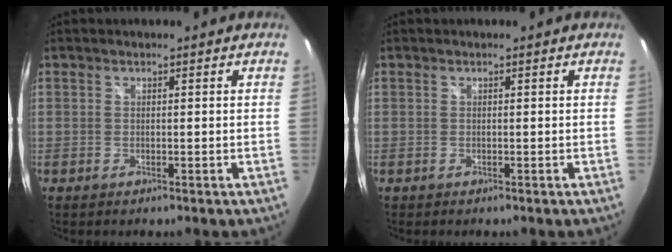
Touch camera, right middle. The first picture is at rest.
{"total": 0.0}